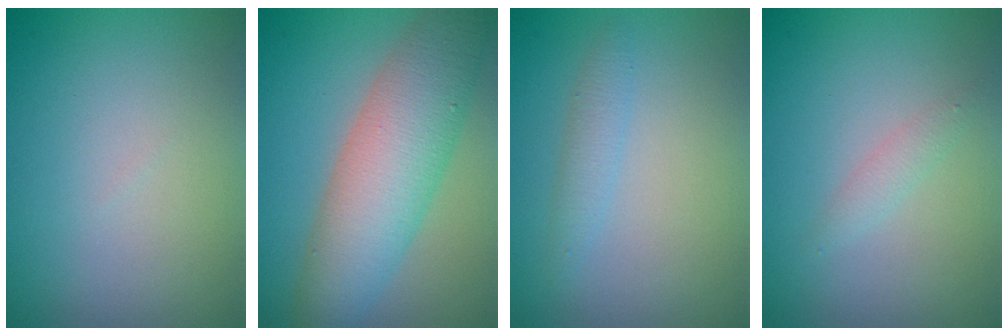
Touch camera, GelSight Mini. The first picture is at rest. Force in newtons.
{"total": 7.8, "press": 7.8, "slide": 0.2}
{"total": 1.4, "press": 1.4, "slide": 0.0}
{"total": 1.0, "press": 1.0, "slide": 0.0}